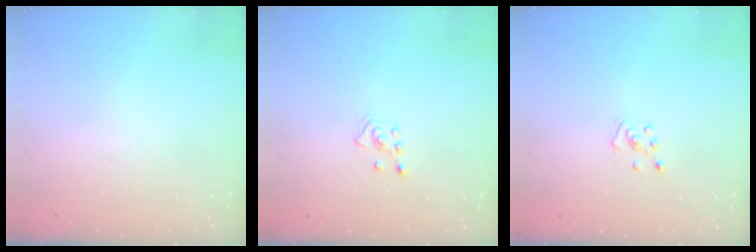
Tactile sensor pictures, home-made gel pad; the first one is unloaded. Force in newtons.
{"total": 2.8, "press": 2.7, "slide": 0.5}
{"total": 2.8, "press": 2.8, "slide": 0.3}